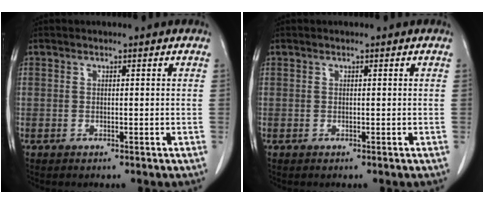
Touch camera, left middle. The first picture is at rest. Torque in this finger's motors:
{"motor_torque": [0.07, -0.03, 0.03, -0.01]}